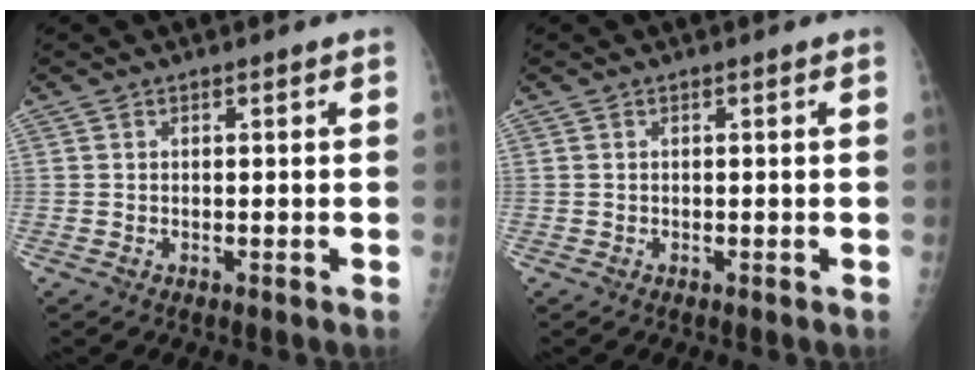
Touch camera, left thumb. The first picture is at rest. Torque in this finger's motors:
{"motor_torque": [0.26, -0.09, 0.31, 0.24, 0.00]}